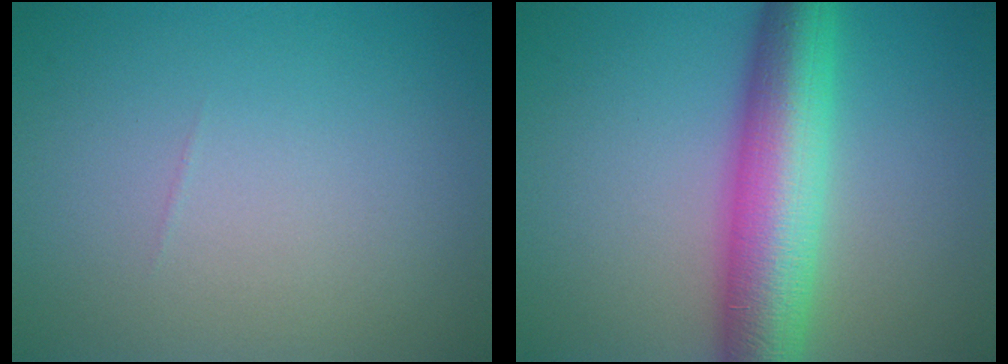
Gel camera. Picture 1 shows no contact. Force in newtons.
{"total": 9.0, "press": 9.0, "slide": 0.1}